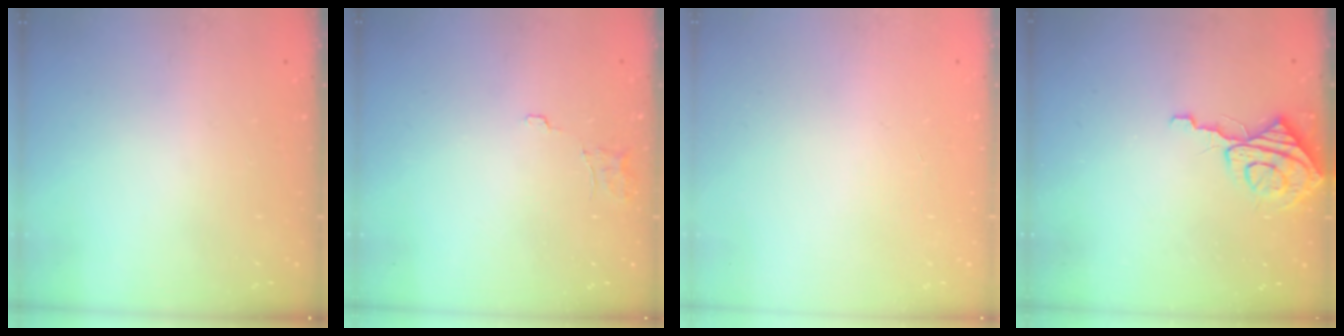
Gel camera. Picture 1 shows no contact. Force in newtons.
{"total": 4.8, "press": 4.8, "slide": 0.3}
{"total": 0.0}
{"total": 9.1, "press": 9.1, "slide": 0.7}